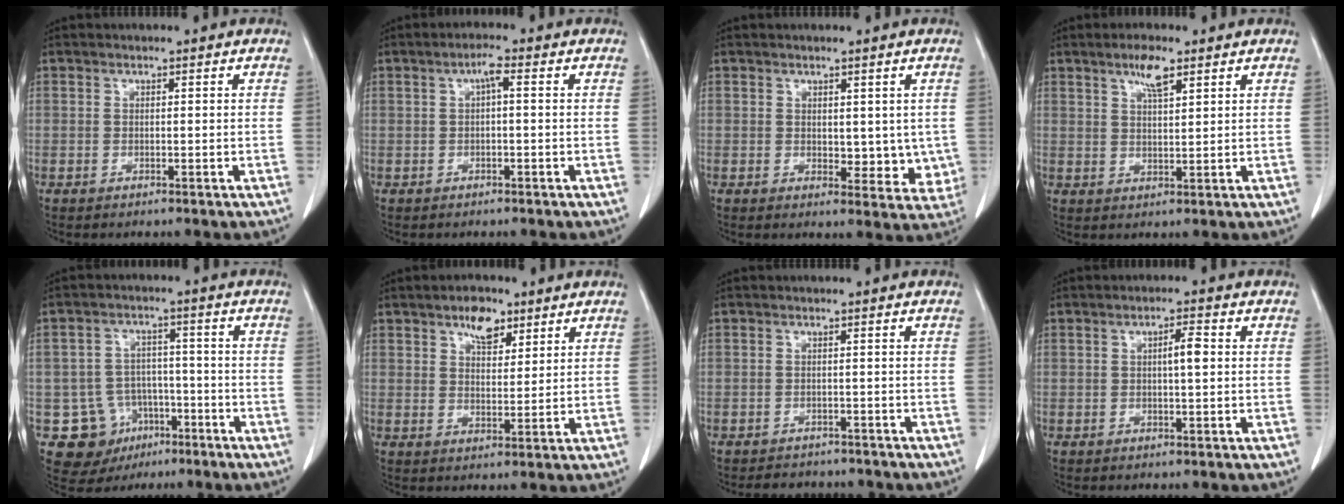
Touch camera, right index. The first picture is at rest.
{"total": 2.3, "force": [0.5, 0.4, 2.2], "torque": [-0.038, 0.006, 0.007]}
{"total": 5.8, "force": [0.4, 3.5, 4.6], "torque": [-0.032, -0.010, 0.013]}
{"total": 4.4, "force": [2.8, 0.9, 3.3], "torque": [-0.061, 0.003, 0.050]}
{"total": 9.9, "force": [-4.3, 8.7, 1.9], "torque": [-0.038, 0.024, -0.051]}
{"total": 5.3, "force": [3.4, 2.7, 3.1], "torque": [-0.050, 0.005, 0.057]}
{"total": 5.0, "force": [-4.5, 2.0, 0.5], "torque": [-0.003, 0.000, -0.056]}
{"total": 2.9, "force": [0.4, 0.4, 2.9], "torque": [-0.050, 0.004, 0.007]}